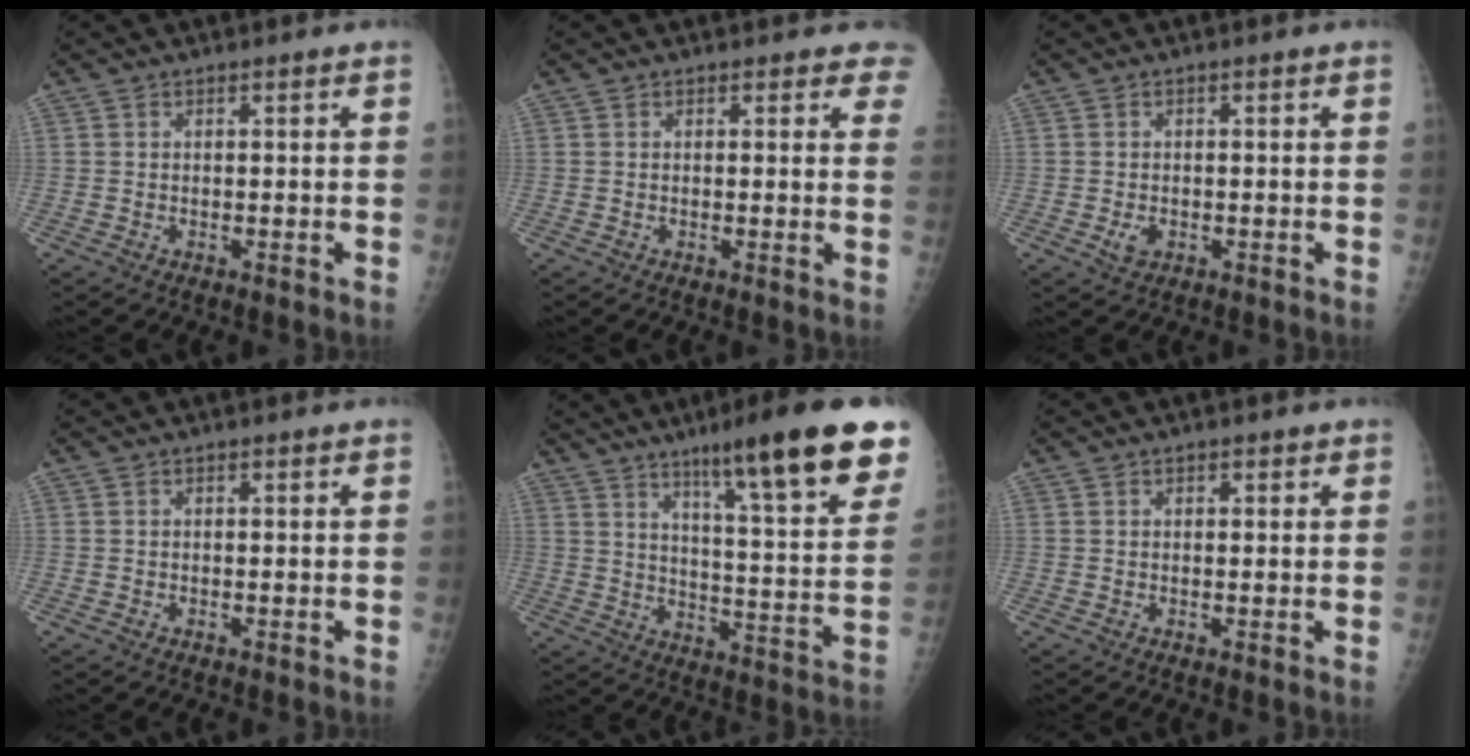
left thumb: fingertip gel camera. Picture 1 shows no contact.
{"total": 3.4, "force": [2.7, 1.5, 1.3], "torque": [0.016, -0.010, 0.013]}
{"total": 2.2, "force": [-0.6, 1.6, 1.4], "torque": [-0.021, -0.001, -0.008]}
{"total": 0.0}
{"total": 22.9, "force": [14.4, 2.9, 17.6], "torque": [-0.229, -0.058, 0.210]}
{"total": 1.4, "force": [0.7, 0.8, 0.8], "torque": [-0.002, -0.001, 0.007]}